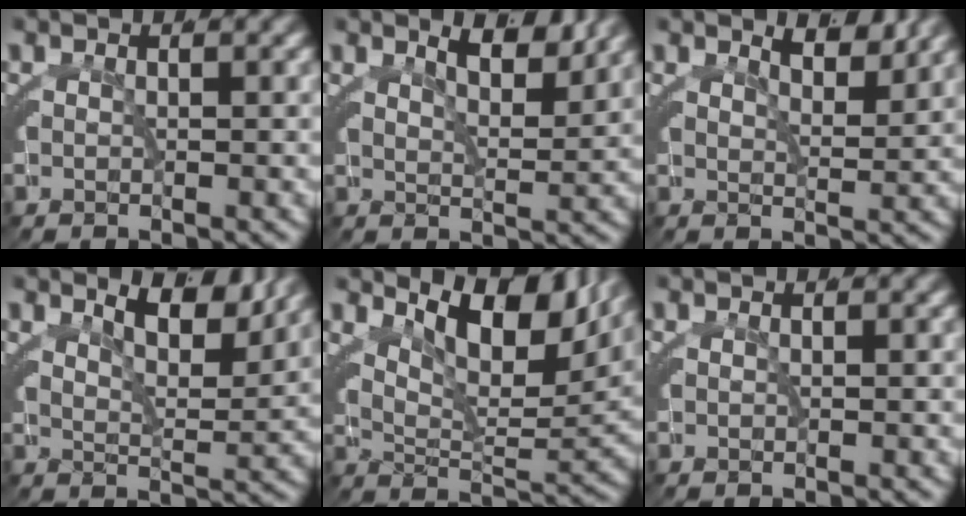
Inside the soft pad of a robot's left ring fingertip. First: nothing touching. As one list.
[{"total": 3.7, "force": [3.1, -0.5, 2.0], "torque": [-0.017, -0.004, 0.056]}, {"total": 2.9, "force": [2.6, -0.6, 1.2], "torque": [-0.003, -0.007, 0.047]}, {"total": 4.8, "force": [4.0, -0.3, 2.6], "torque": [-0.033, -0.004, 0.070]}, {"total": 8.6, "force": [5.5, 2.5, 6.1], "torque": [-0.079, 0.012, 0.087]}, {"total": 0.0}]